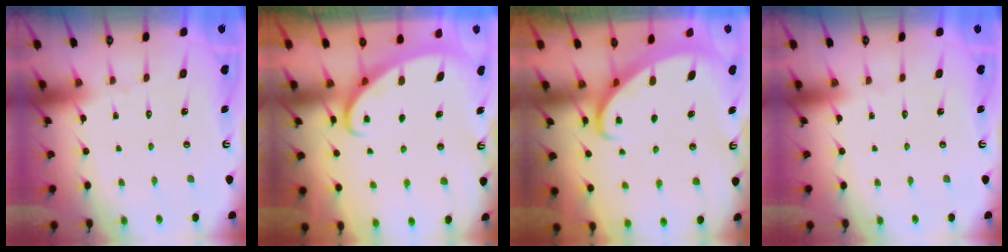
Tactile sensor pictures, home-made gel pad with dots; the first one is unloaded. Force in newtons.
{"total": 2.6, "press": 2.6, "slide": 0.3}
{"total": 4.1, "press": 4.1, "slide": 0.5}
{"total": 0.0}